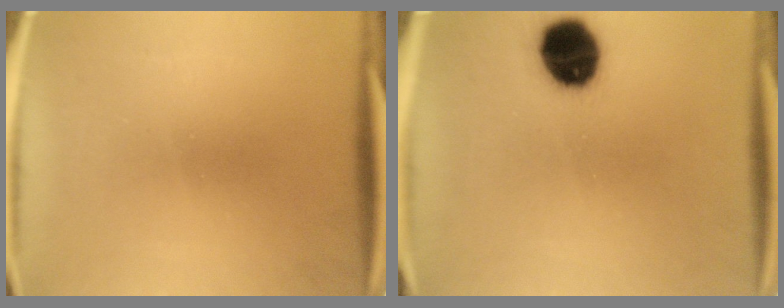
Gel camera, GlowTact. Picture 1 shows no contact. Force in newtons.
{"total": 12.3}